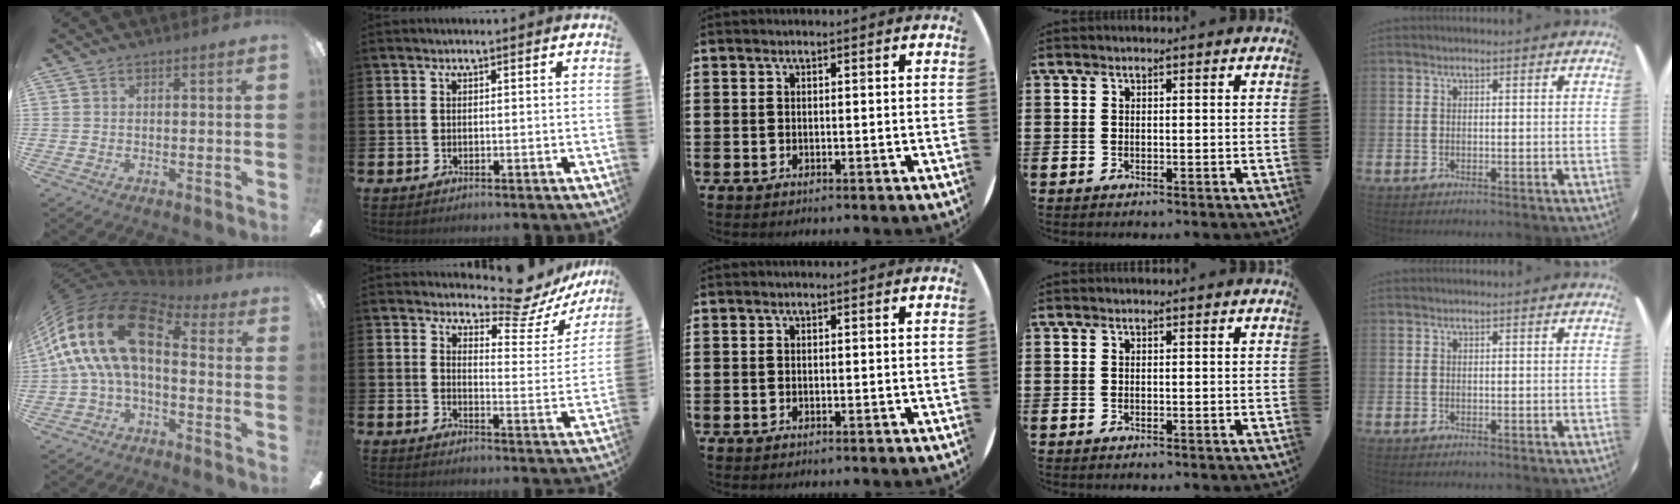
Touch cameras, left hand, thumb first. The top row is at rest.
{"thumb": {"total": 20.3, "force": [3.5, 10.7, 16.9], "torque": [-0.338, -0.003, 0.063]}, "index": {"total": 8.3, "force": [7.4, 2.4, 2.7], "torque": [-0.050, -0.056, 0.125]}}